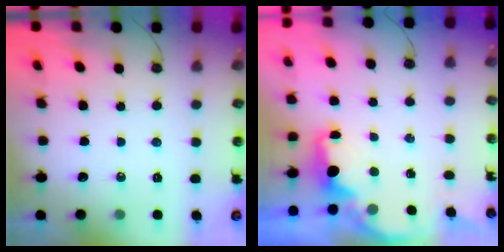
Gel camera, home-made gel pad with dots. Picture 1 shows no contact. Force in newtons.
{"total": 2.3, "press": 2.1, "slide": 0.8}